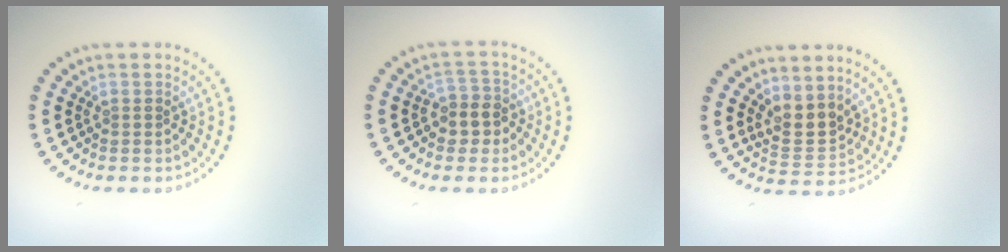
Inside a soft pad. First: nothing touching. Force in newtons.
{"total": 2.5, "press": 2.2, "slide": 1.0}
{"total": 2.8, "press": 2.4, "slide": 1.4}